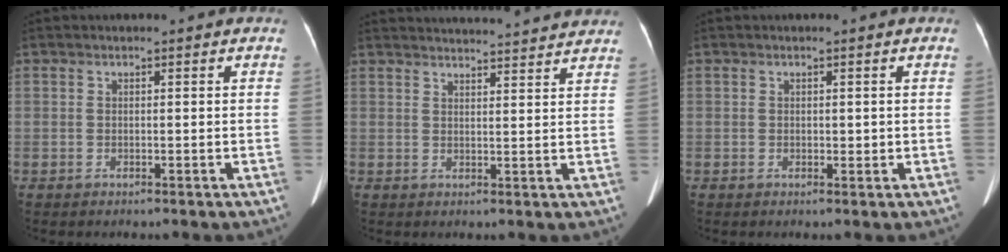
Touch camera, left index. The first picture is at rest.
{"total": 17.3, "force": [16.8, 1.1, 4.3], "torque": [-0.059, 0.017, 0.212]}
{"total": 0.8, "force": [0.1, 0.6, 0.5], "torque": [-0.004, 0.000, 0.001]}